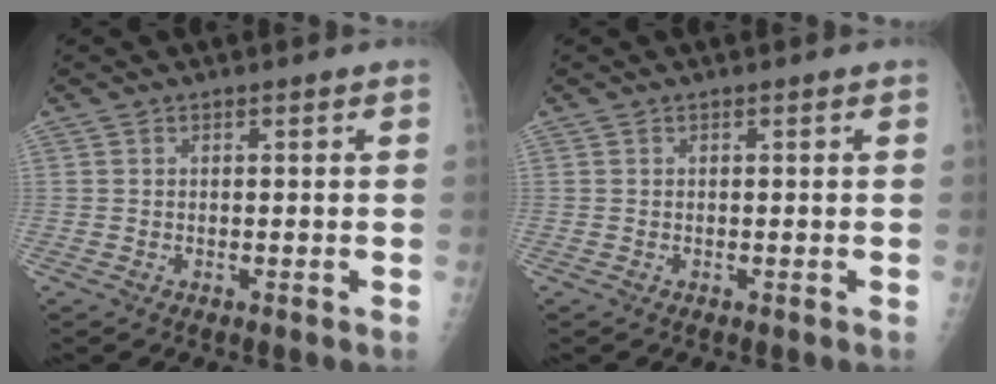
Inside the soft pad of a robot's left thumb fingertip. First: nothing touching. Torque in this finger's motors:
{"motor_torque": [0.00, 0.00, 0.00, -0.03, 0.00]}